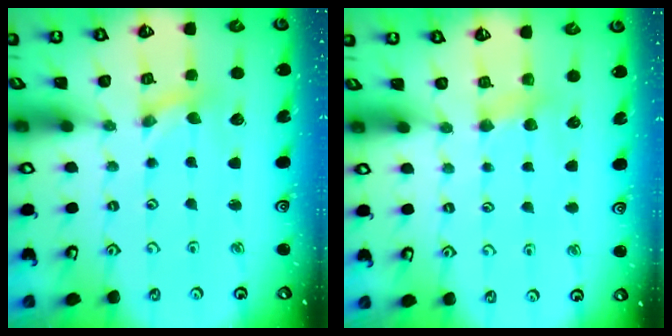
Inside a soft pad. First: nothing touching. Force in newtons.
{"total": 3.9, "press": 3.9, "slide": 0.5}